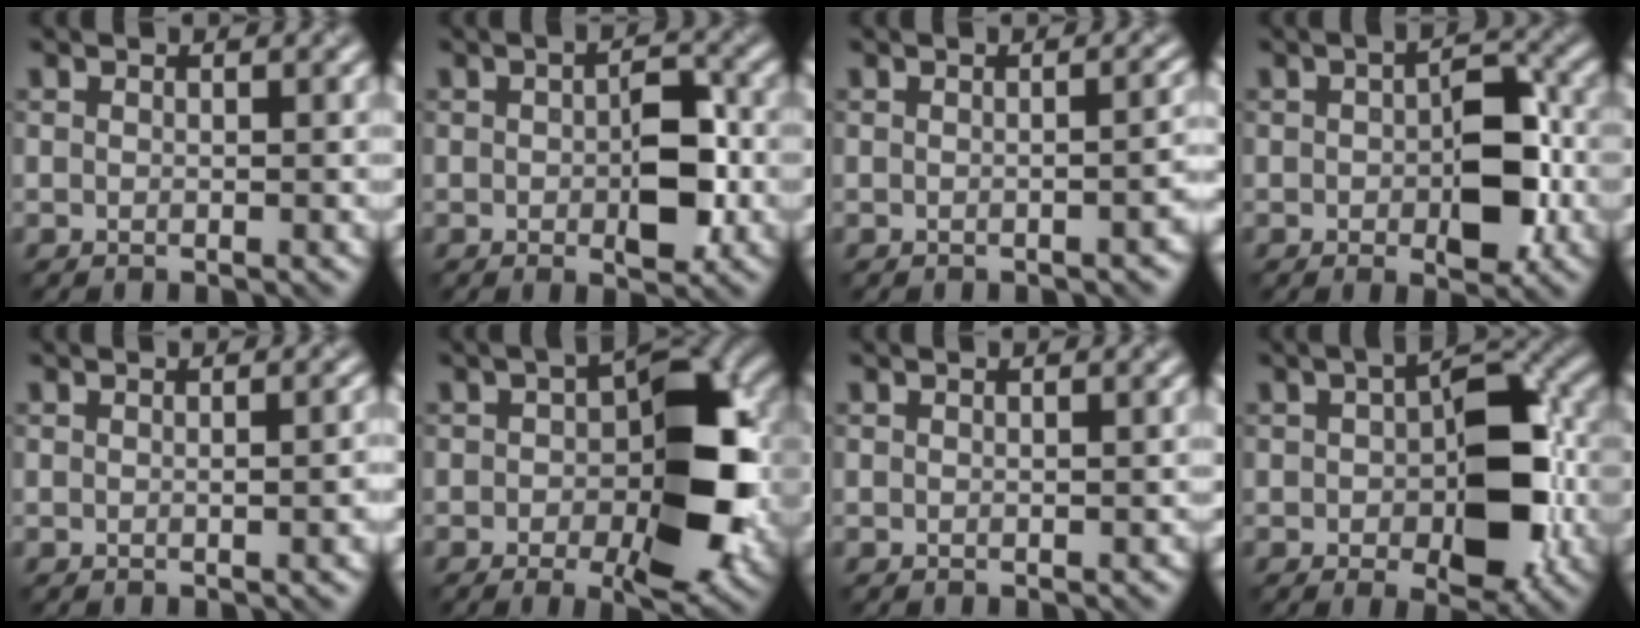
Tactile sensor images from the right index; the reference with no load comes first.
{"total": 4.8, "force": [-0.6, 2.3, 4.2], "torque": [-0.067, -0.004, -0.008]}
{"total": 2.9, "force": [-0.8, 1.3, 2.5], "torque": [-0.022, -0.002, -0.006]}
{"total": 6.1, "force": [-0.8, 3.1, 5.1], "torque": [-0.072, -0.004, -0.012]}
{"total": 2.2, "force": [-0.2, 0.8, 2.1], "torque": [-0.015, 0.004, 0.004]}
{"total": 10.0, "force": [-1.5, 4.9, 8.6], "torque": [-0.112, 0.005, -0.026]}
{"total": 0.0}
{"total": 9.0, "force": [-1.0, 4.8, 7.6], "torque": [-0.107, 0.002, -0.014]}